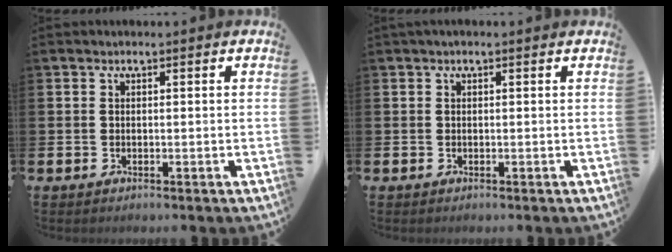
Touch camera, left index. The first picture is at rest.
{"total": 0.0}